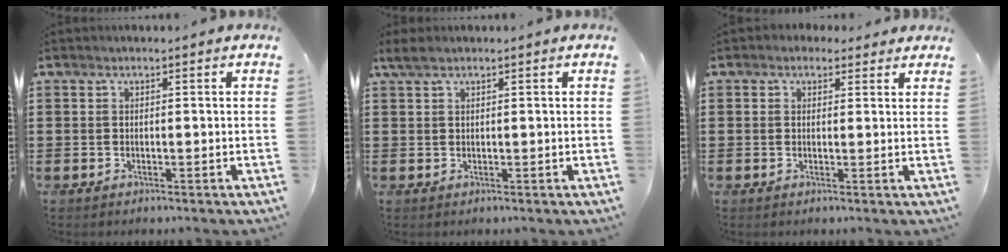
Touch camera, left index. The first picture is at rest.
{"total": 1.5, "force": [0.8, 0.4, 1.1], "torque": [-0.024, 0.002, 0.015]}
{"total": 2.0, "force": [1.4, 1.4, 0.3], "torque": [-0.005, 0.008, 0.025]}